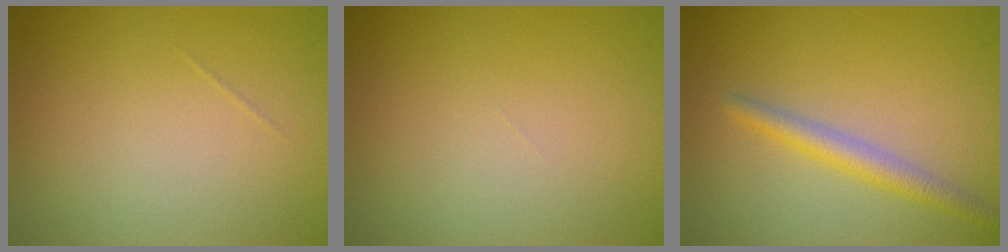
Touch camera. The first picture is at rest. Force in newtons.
{"total": 0.0}
{"total": 2.5, "press": 2.5, "slide": 0.1}